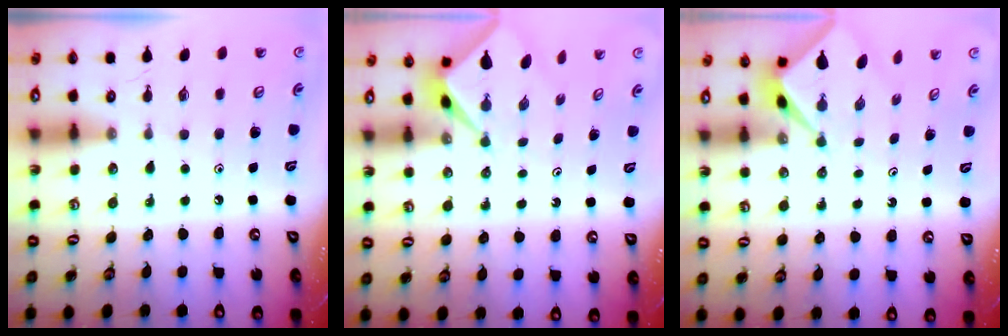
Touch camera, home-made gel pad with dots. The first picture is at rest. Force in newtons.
{"total": 2.2, "press": 2.2, "slide": 0.2}
{"total": 2.2, "press": 2.2, "slide": 0.2}